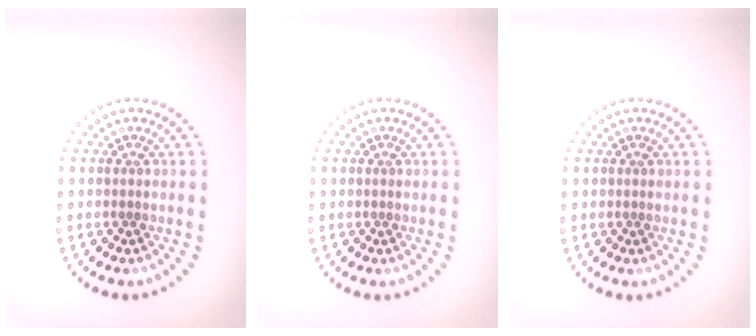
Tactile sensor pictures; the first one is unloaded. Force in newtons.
{"total": 0.0}
{"total": 0.0}